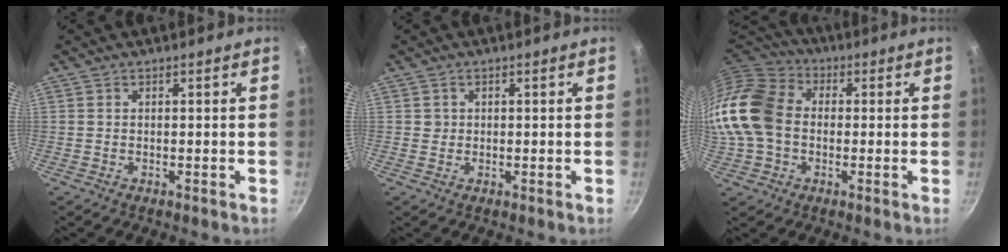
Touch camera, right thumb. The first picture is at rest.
{"total": 1.1, "force": [0.2, 1.1, 0.1], "torque": [0.007, 0.003, 0.002]}
{"total": 17.2, "force": [-0.7, 13.1, 11.2], "torque": [-0.218, 0.034, -0.026]}